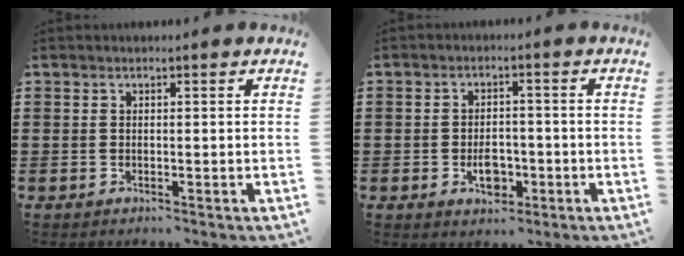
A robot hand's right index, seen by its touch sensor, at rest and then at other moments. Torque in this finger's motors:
{"motor_torque": [2.14, 0.00, 0.14, 0.04]}